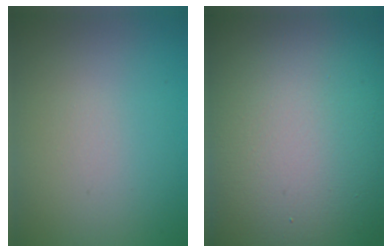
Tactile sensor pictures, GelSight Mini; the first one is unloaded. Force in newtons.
{"total": 22.8, "press": 22.7, "slide": 1.1}